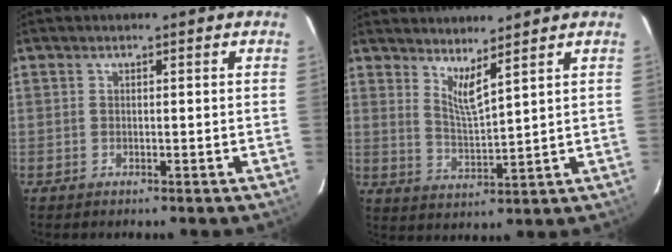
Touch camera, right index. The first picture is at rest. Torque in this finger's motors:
{"motor_torque": [-0.29, 0.33, -0.14, 0.00]}